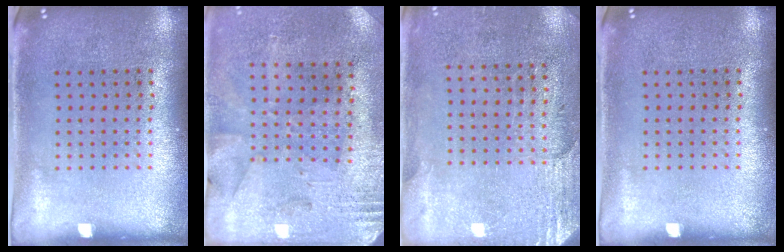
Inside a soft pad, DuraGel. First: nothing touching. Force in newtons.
{"total": 2.7, "press": 2.3, "slide": 1.5}
{"total": 2.7, "press": 2.3, "slide": 1.4}
{"total": 0.0}